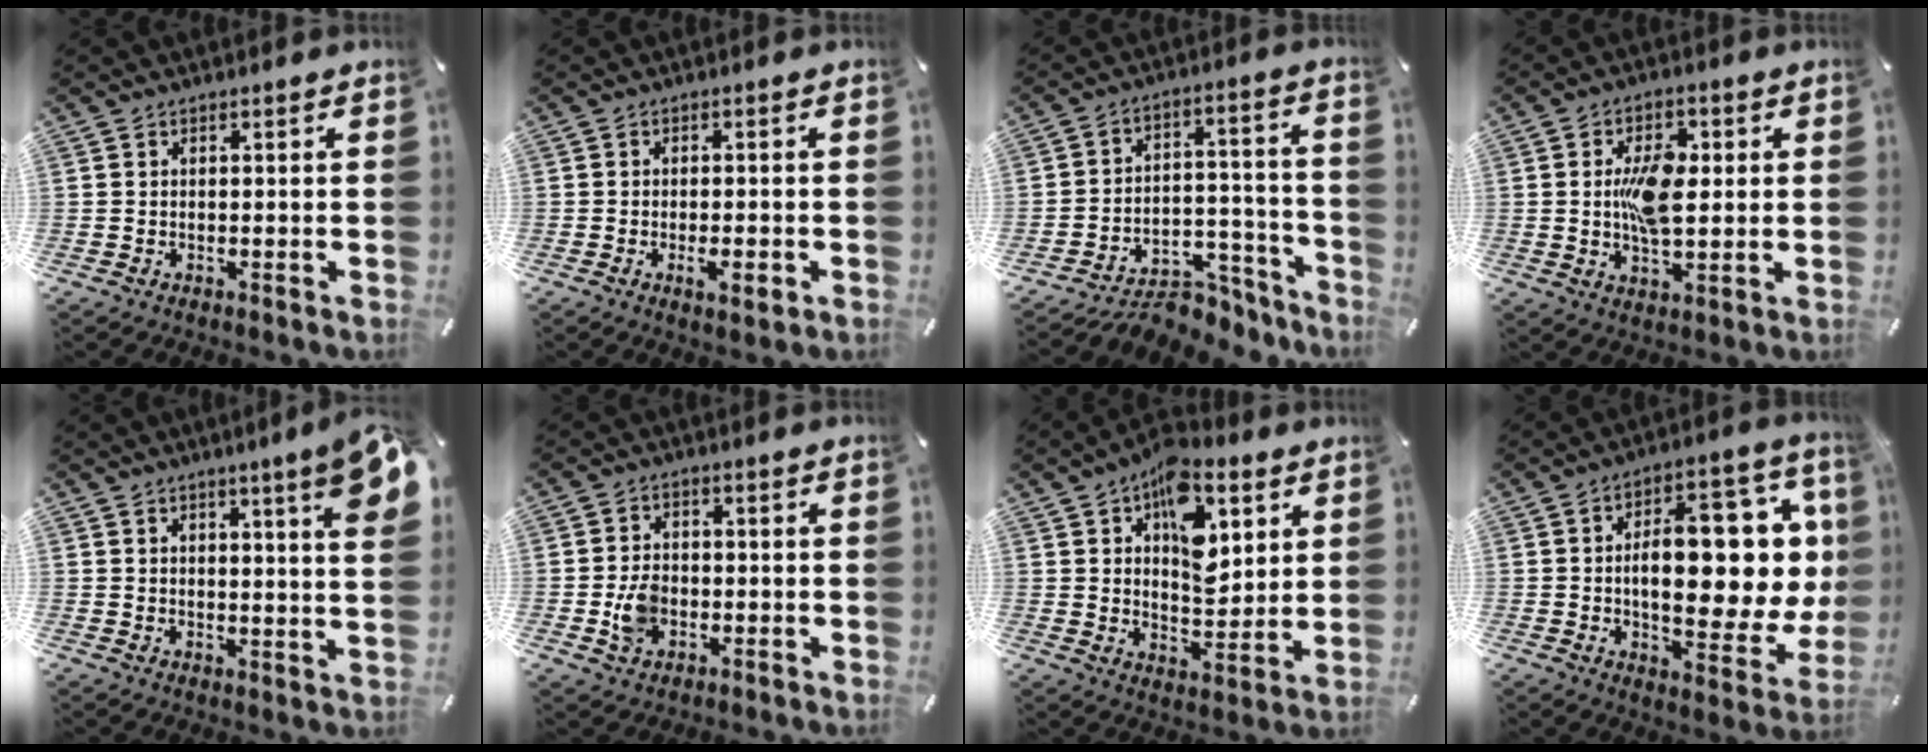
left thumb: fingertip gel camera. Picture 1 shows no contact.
{"total": 4.0, "force": [-1.5, 1.5, 3.4], "torque": [-0.051, 0.007, -0.022]}
{"total": 9.3, "force": [-5.6, 6.8, 3.1], "torque": [-0.021, 0.024, -0.089]}
{"total": 10.6, "force": [0.7, 5.9, 8.8], "torque": [-0.168, 0.001, 0.004]}
{"total": 8.2, "force": [4.8, 1.2, 6.6], "torque": [-0.094, -0.023, 0.076]}
{"total": 6.0, "force": [-1.3, 4.7, 3.5], "torque": [-0.072, -0.001, -0.025]}
{"total": 15.7, "force": [6.7, 9.5, 10.6], "torque": [-0.143, -0.023, 0.117]}
{"total": 22.5, "force": [2.9, 10.2, 19.8], "torque": [-0.285, -0.020, 0.048]}